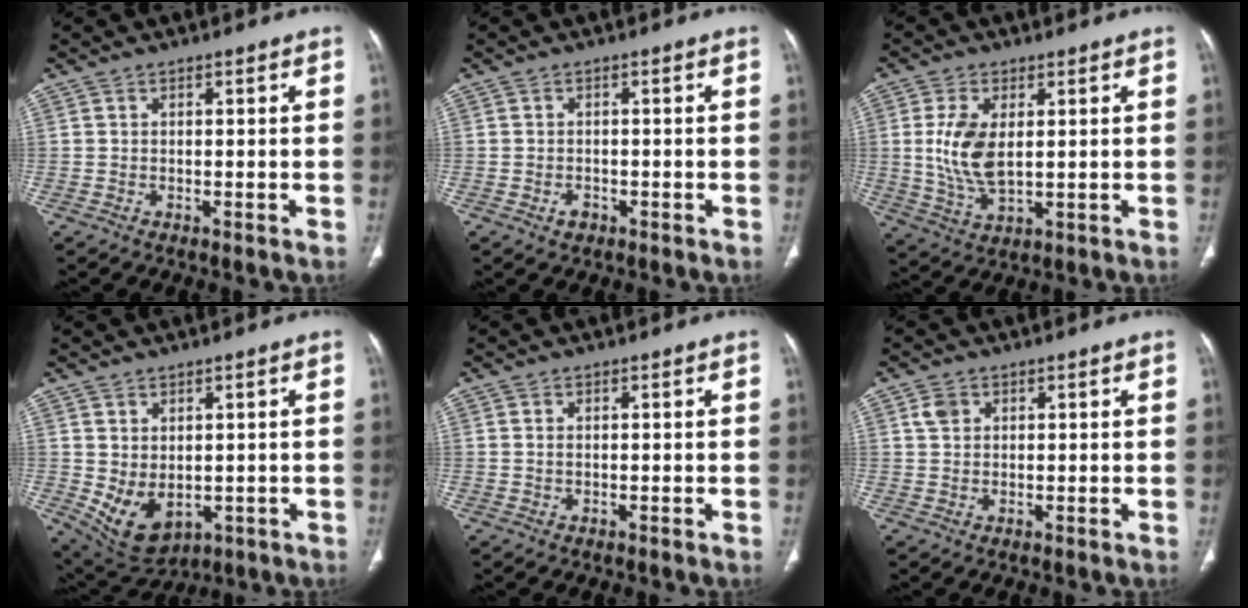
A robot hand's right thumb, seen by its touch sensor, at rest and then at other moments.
{"total": 1.8, "force": [-0.9, 1.3, 0.8], "torque": [-0.009, 0.005, -0.011]}
{"total": 9.5, "force": [1.3, 5.0, 8.0], "torque": [-0.165, -0.013, 0.036]}
{"total": 8.4, "force": [-0.8, 5.6, 6.2], "torque": [-0.095, -0.007, 0.018]}
{"total": 0.7, "force": [0.2, 0.4, 0.6], "torque": [-0.017, 0.004, 0.007]}
{"total": 2.5, "force": [1.1, 1.9, 1.2], "torque": [-0.019, 0.001, 0.024]}